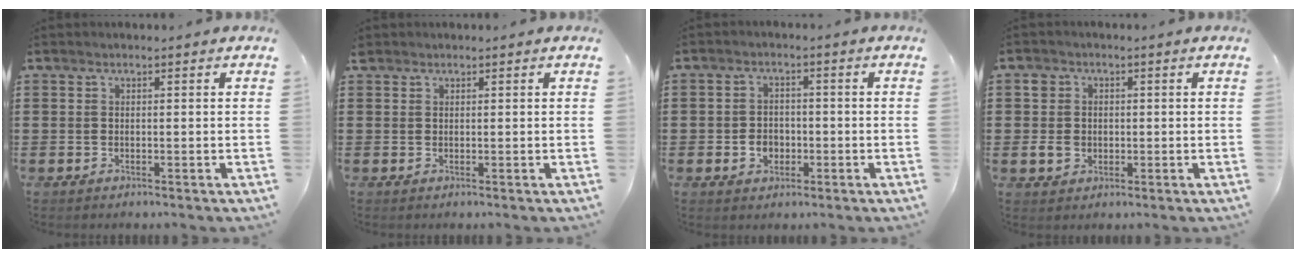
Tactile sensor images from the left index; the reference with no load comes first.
{"total": 0.7, "force": [0.6, 0.4, 0.1], "torque": [-0.004, 0.003, 0.012]}
{"total": 3.1, "force": [-1.0, 2.5, 1.6], "torque": [-0.035, 0.002, -0.022]}
{"total": 3.6, "force": [-0.2, 3.3, 1.4], "torque": [-0.035, 0.008, -0.006]}